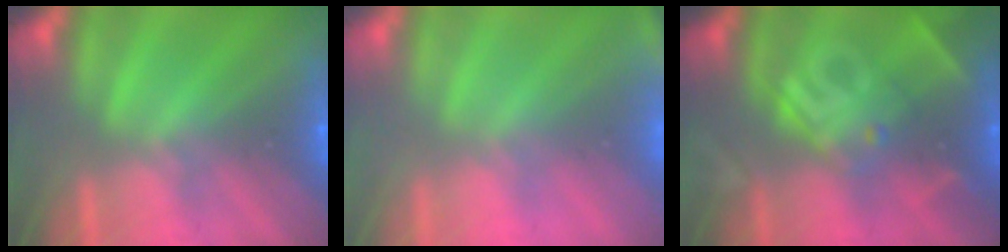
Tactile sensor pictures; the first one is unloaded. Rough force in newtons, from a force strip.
{"total": 2.3}
{"total": 2.8}